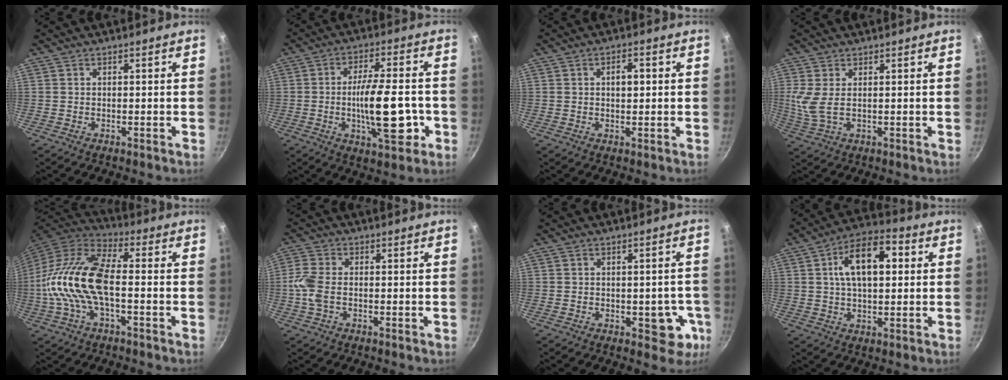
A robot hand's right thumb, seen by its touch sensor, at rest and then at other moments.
{"total": 14.1, "force": [-3.1, 4.9, 12.9], "torque": [-0.189, 0.014, -0.048]}
{"total": 3.3, "force": [0.5, 1.7, 2.8], "torque": [-0.029, 0.008, 0.007]}
{"total": 4.8, "force": [1.0, 2.0, 4.3], "torque": [-0.095, -0.006, 0.027]}
{"total": 17.4, "force": [-1.9, 7.8, 15.4], "torque": [-0.296, 0.036, -0.049]}
{"total": 5.2, "force": [-0.7, 2.9, 4.3], "torque": [-0.104, 0.007, -0.023]}
{"total": 6.3, "force": [-1.9, 3.9, 4.5], "torque": [-0.010, 0.012, -0.022]}
{"total": 13.5, "force": [2.8, 7.2, 11.1], "torque": [-0.154, 0.019, 0.034]}